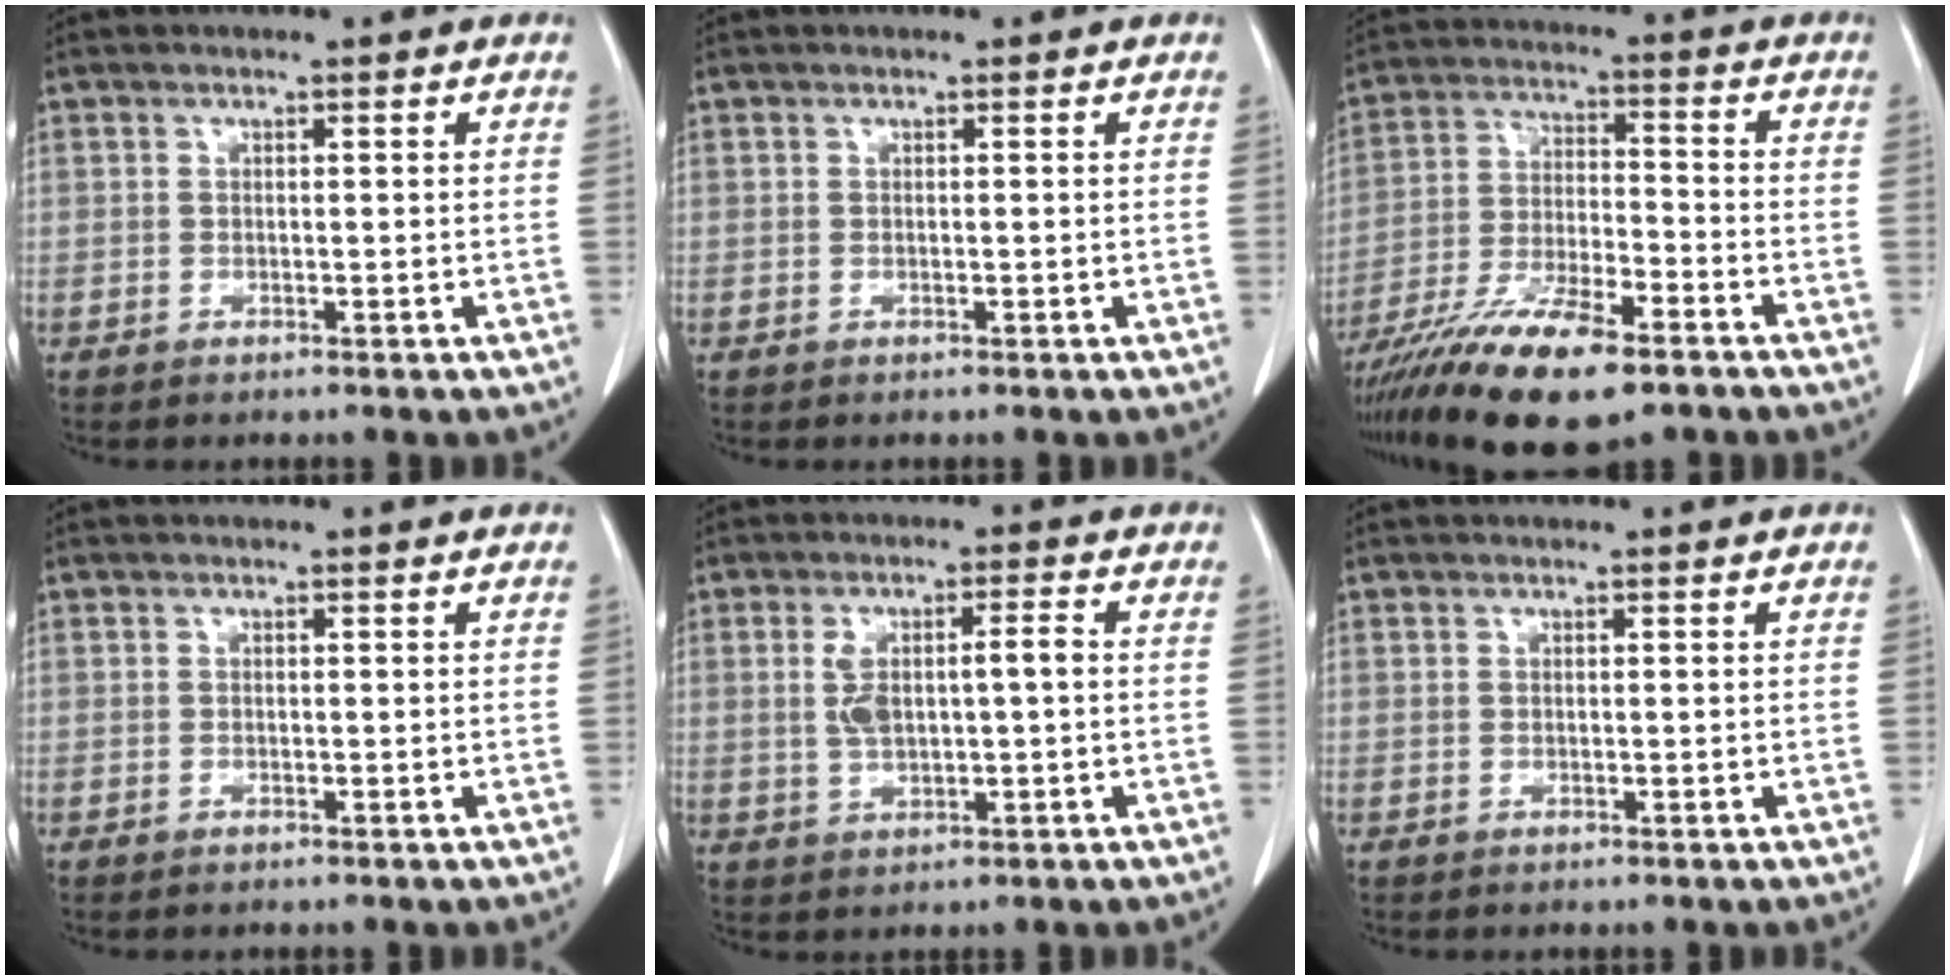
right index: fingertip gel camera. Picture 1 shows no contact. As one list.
[{"total": 0.0}, {"total": 16.0, "force": [-11.1, 3.6, 10.9], "torque": [-0.209, -0.031, -0.199]}, {"total": 0.0}, {"total": 6.2, "force": [0.4, 1.9, 5.9], "torque": [-0.122, 0.018, 0.013]}, {"total": 0.0}]